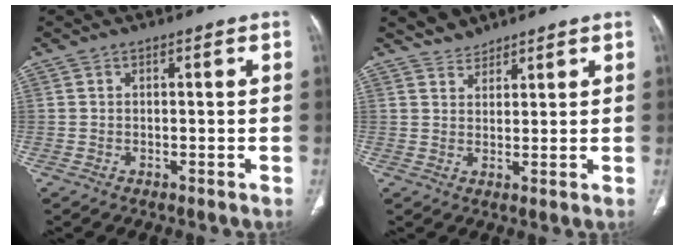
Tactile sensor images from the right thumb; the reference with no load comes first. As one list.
[{"total": 3.0, "force": [2.8, 1.2, 0.0], "torque": [0.012, -0.014, 0.046]}]